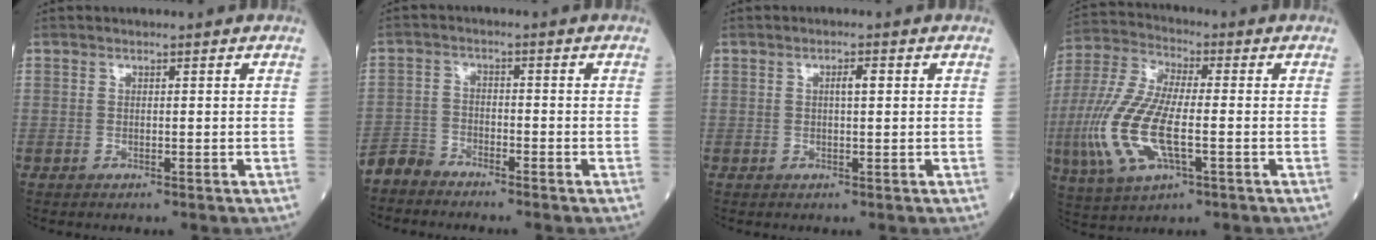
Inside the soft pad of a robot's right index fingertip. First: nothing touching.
{"total": 3.4, "force": [-3.3, 0.8, -0.1], "torque": [0.006, -0.006, -0.069]}
{"total": 1.7, "force": [0.4, 0.3, 1.6], "torque": [-0.027, 0.004, 0.005]}
{"total": 14.7, "force": [-3.2, 4.7, 13.6], "torque": [-0.308, -0.007, -0.061]}